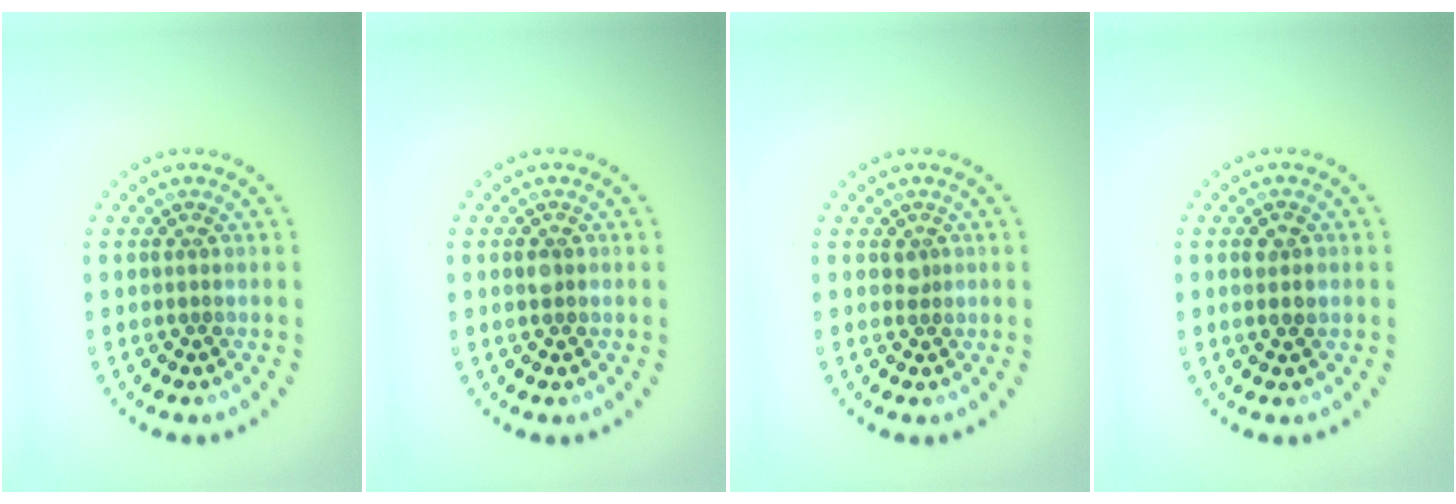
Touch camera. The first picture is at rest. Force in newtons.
{"total": 1.0, "press": 1.0, "slide": 0.1}
{"total": 0.8, "press": 0.5, "slide": 0.6}
{"total": 1.5, "press": 1.5, "slide": 0.2}